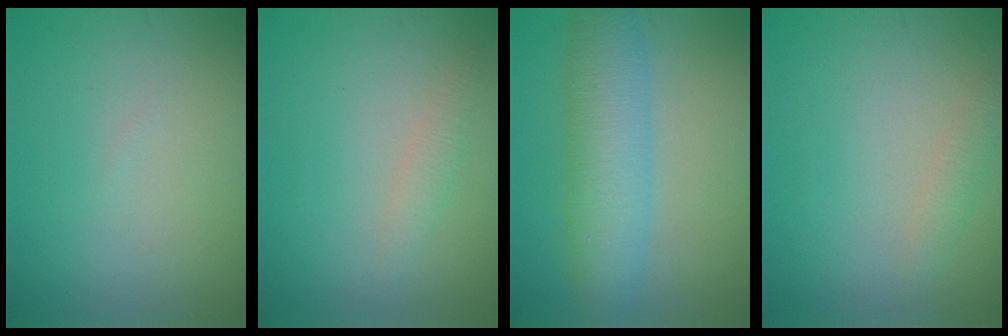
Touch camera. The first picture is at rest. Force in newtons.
{"total": 1.2, "press": 1.2, "slide": 0.0}
{"total": 4.5, "press": 4.5, "slide": 0.1}
{"total": 1.1, "press": 1.1, "slide": 0.1}